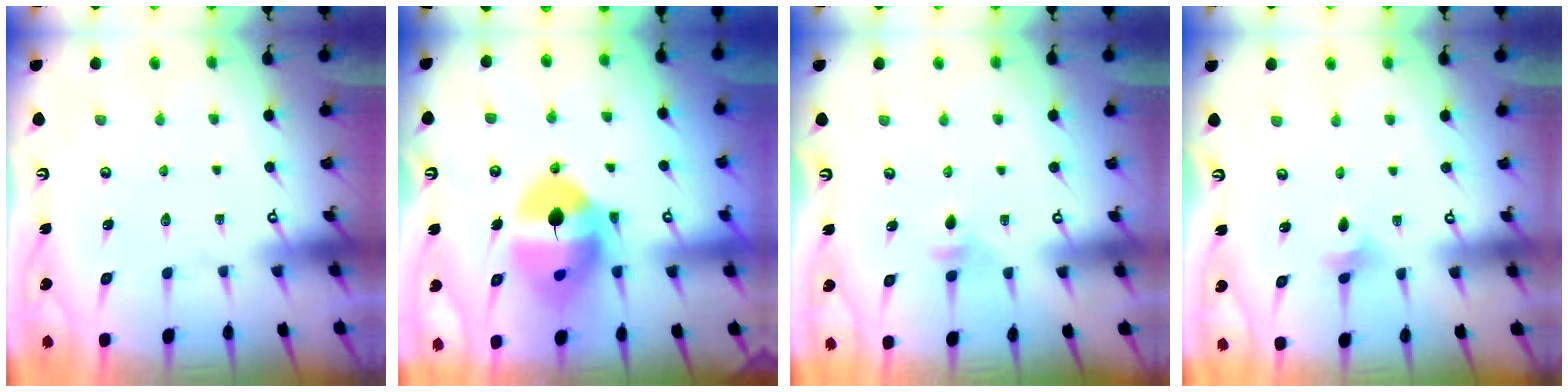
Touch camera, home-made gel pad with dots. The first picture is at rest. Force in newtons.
{"total": 12.7, "press": 12.6, "slide": 1.7}
{"total": 4.9, "press": 4.8, "slide": 0.8}
{"total": 1.6, "press": 1.5, "slide": 0.4}